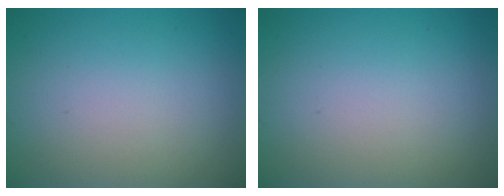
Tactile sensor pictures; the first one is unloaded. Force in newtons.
{"total": 0.0}